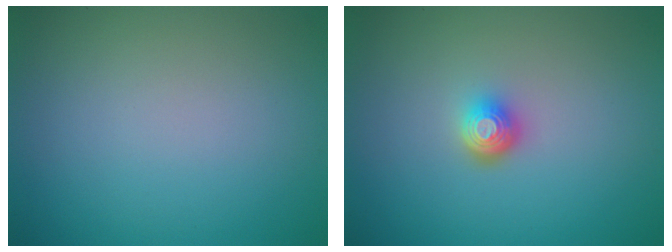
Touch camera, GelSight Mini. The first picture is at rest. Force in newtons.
{"total": 2.0, "press": 1.5, "slide": 1.4}